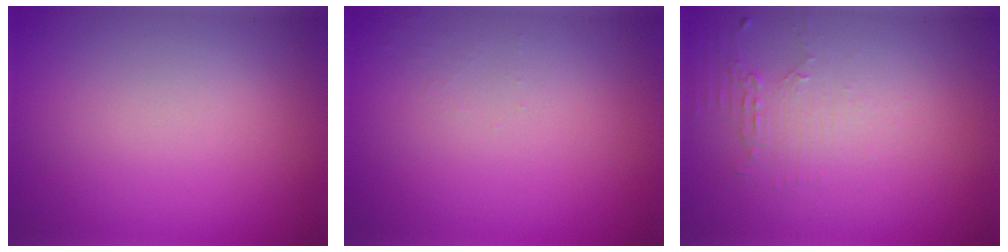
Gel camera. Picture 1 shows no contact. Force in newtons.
{"total": 0.7, "press": 0.7, "slide": 0.1}
{"total": 1.9, "press": 1.3, "slide": 1.4}